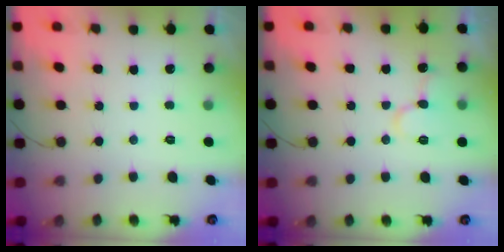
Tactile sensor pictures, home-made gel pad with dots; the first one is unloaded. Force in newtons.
{"total": 9.9, "press": 9.8, "slide": 1.2}